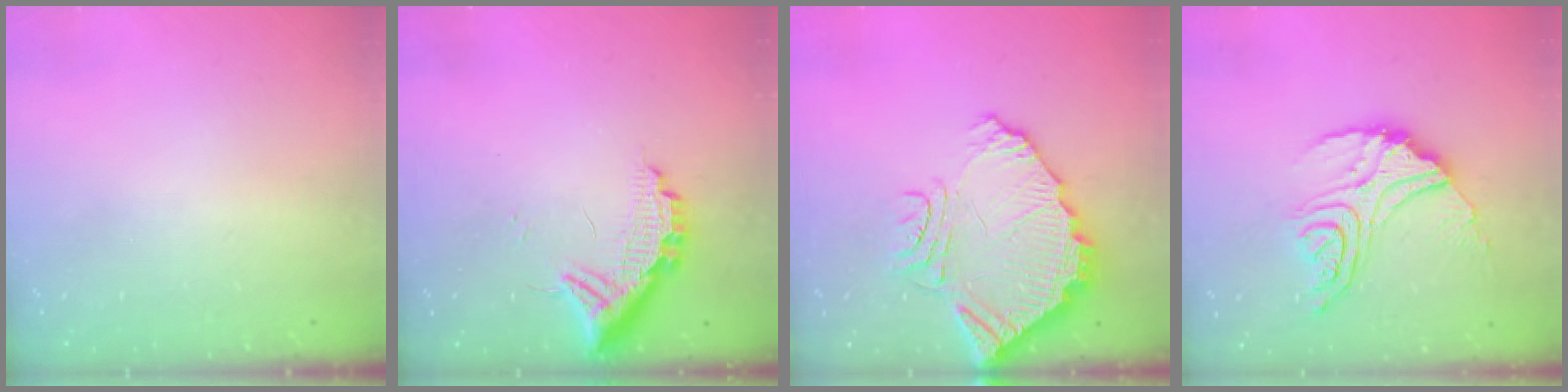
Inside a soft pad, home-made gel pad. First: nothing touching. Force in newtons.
{"total": 10.9, "press": 10.8, "slide": 0.9}
{"total": 14.9, "press": 14.8, "slide": 1.4}
{"total": 17.2, "press": 17.1, "slide": 1.4}